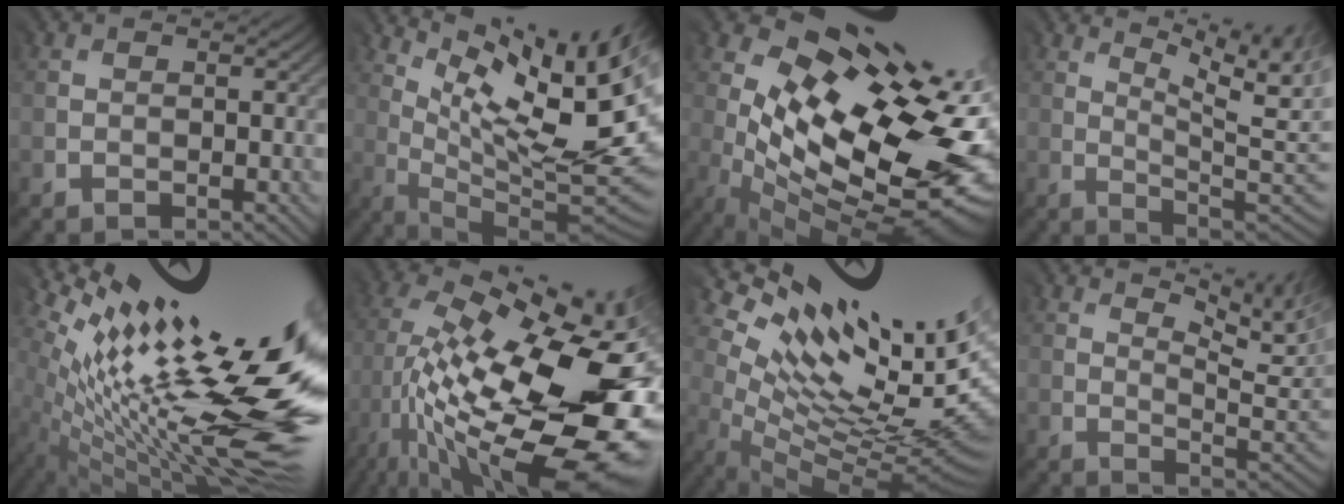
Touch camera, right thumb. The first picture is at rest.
{"total": 13.6, "force": [5.9, 2.5, 12.0], "torque": [-0.200, -0.015, 0.128]}
{"total": 16.0, "force": [1.0, 6.7, 14.5], "torque": [-0.223, -0.011, 0.047]}
{"total": 12.0, "force": [4.9, 3.7, 10.3], "torque": [-0.149, 0.023, 0.087]}
{"total": 18.4, "force": [2.8, 5.6, 17.3], "torque": [-0.301, -0.013, 0.062]}
{"total": 18.5, "force": [-3.5, 7.5, 16.6], "torque": [-0.285, -0.016, -0.052]}
{"total": 14.2, "force": [6.7, 4.1, 11.9], "torque": [-0.210, 0.002, 0.148]}
{"total": 11.1, "force": [4.8, 3.8, 9.3], "torque": [-0.149, 0.009, 0.084]}